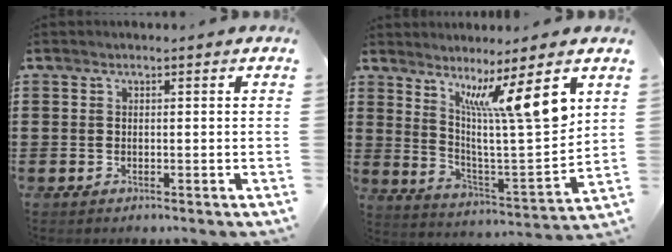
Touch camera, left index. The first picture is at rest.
{"total": 11.6, "force": [7.0, 0.9, 9.2], "torque": [-0.161, -0.039, 0.110]}